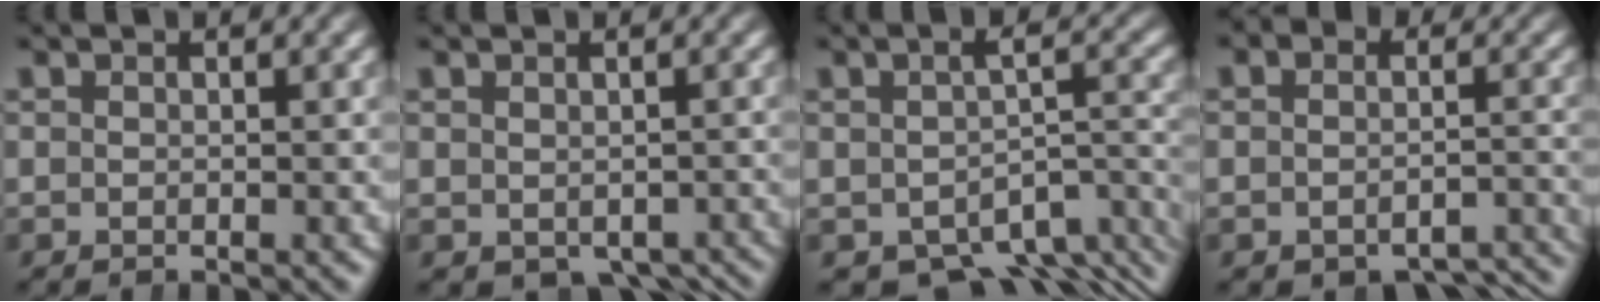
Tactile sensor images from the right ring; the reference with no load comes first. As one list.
[{"total": 4.6, "force": [-3.7, 2.0, 1.9], "torque": [-0.012, -0.024, -0.039]}, {"total": 6.9, "force": [-4.7, 3.4, 3.7], "torque": [-0.033, -0.020, -0.063]}, {"total": 5.9, "force": [-4.9, 2.6, 2.0], "torque": [-0.021, -0.022, -0.067]}]